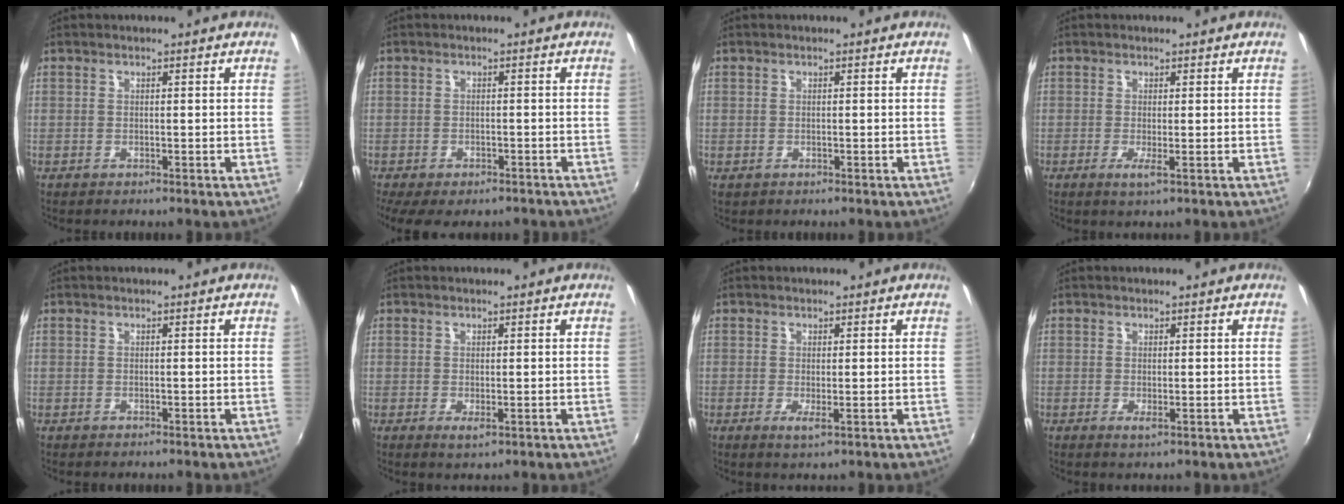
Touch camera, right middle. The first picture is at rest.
{"total": 8.1, "force": [-5.9, 3.6, 4.3], "torque": [-0.100, -0.028, -0.088]}
{"total": 0.0}
{"total": 1.8, "force": [-0.4, -0.2, 1.7], "torque": [-0.033, -0.007, -0.007]}
{"total": 0.0}
{"total": 1.5, "force": [-0.1, 0.4, 1.5], "torque": [-0.026, -0.005, 0.000]}
{"total": 1.8, "force": [-0.2, 0.1, 1.8], "torque": [-0.034, -0.006, -0.002]}
{"total": 1.1, "force": [0.0, 0.1, 1.1], "torque": [-0.020, -0.002, -0.001]}